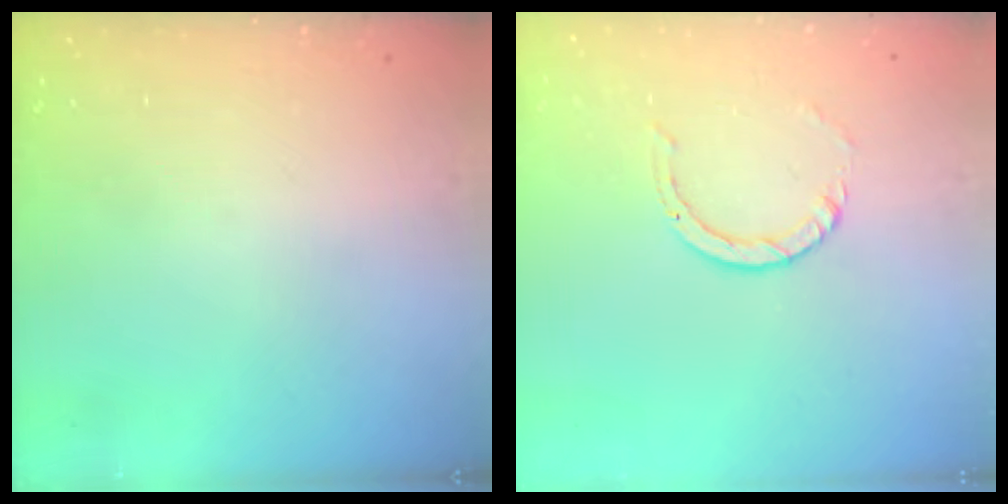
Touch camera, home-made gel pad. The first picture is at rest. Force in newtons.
{"total": 3.8, "press": 3.7, "slide": 0.3}